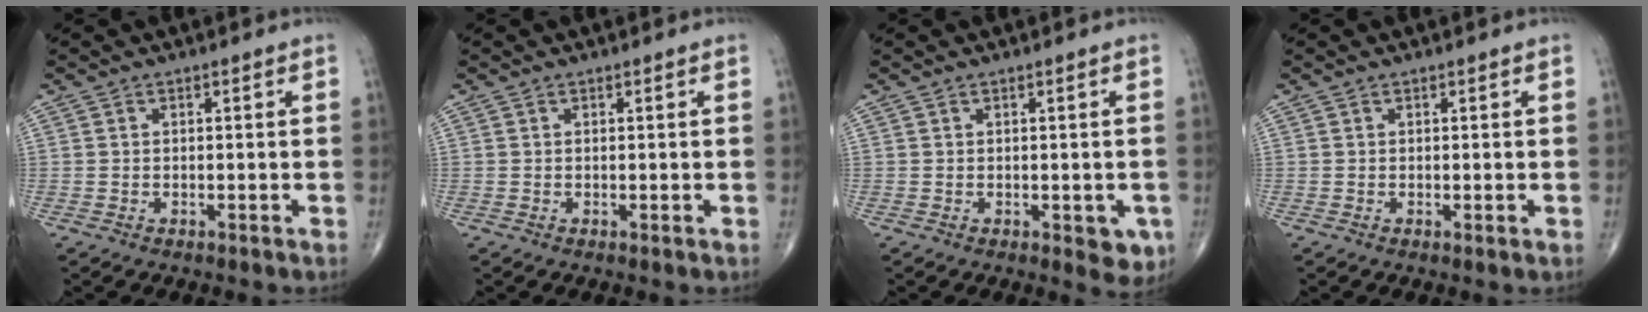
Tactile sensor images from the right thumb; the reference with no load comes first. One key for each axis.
{"total": 0.0}
{"total": 4.1, "fx": -1.0, "fy": 1.9, "fz": 3.4, "tx": -0.017, "ty": -0.004, "tz": -0.007}
{"total": 0.5, "fx": 0.2, "fy": 0.0, "fz": 0.5, "tx": -0.011, "ty": -0.003, "tz": 0.002}